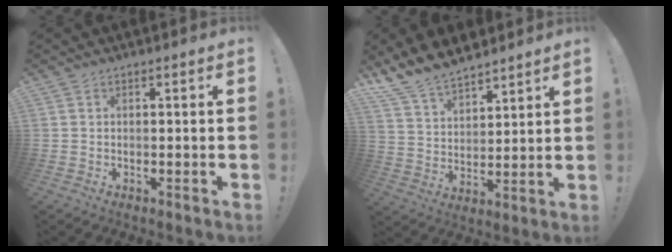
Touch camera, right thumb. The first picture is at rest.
{"total": 11.2, "force": [10.1, 4.1, 2.7], "torque": [-0.073, -0.073, 0.195]}